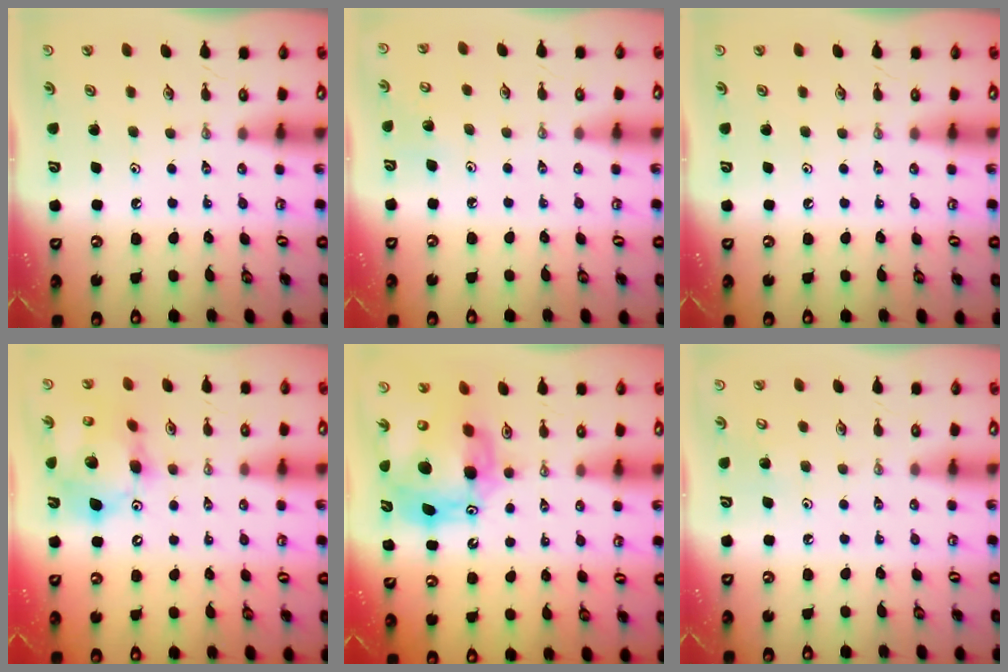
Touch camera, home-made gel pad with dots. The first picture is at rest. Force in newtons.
{"total": 4.2, "press": 4.1, "slide": 0.9}
{"total": 0.0}
{"total": 15.3, "press": 15.0, "slide": 3.2}
{"total": 13.8, "press": 13.8, "slide": 1.2}
{"total": 4.0, "press": 4.0, "slide": 0.2}